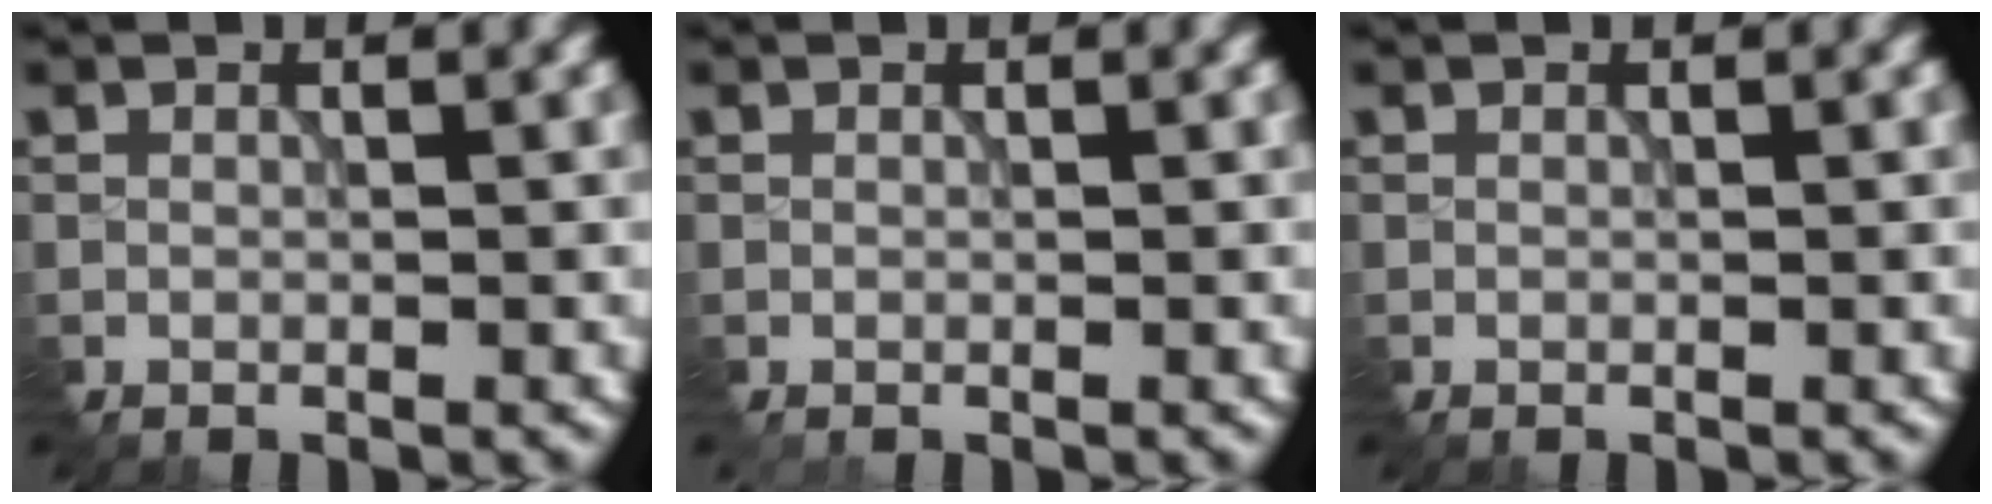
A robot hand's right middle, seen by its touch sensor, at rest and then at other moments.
{"total": 0.0}
{"total": 0.0}